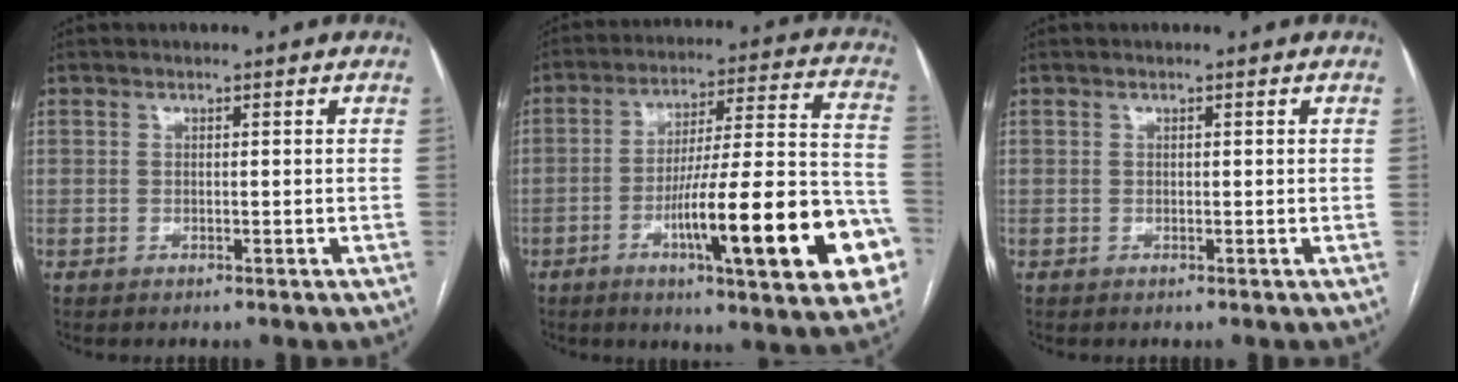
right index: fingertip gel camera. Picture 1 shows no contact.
{"total": 23.3, "force": [-8.4, 2.3, 21.6], "torque": [-0.261, 0.006, -0.118]}
{"total": 0.0}